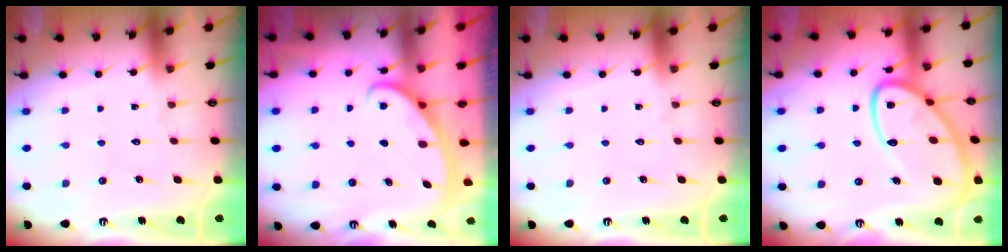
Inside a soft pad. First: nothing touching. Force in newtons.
{"total": 2.8, "press": 2.8, "slide": 0.4}
{"total": 0.0}
{"total": 19.5, "press": 19.4, "slide": 1.8}